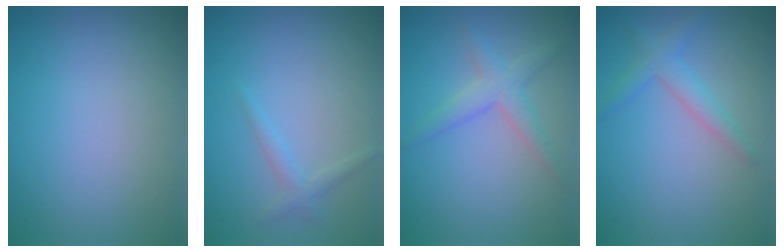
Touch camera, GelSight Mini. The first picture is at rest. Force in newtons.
{"total": 1.2, "press": 1.2, "slide": 0.1}
{"total": 2.4, "press": 2.4, "slide": 0.1}
{"total": 2.2, "press": 2.2, "slide": 0.0}